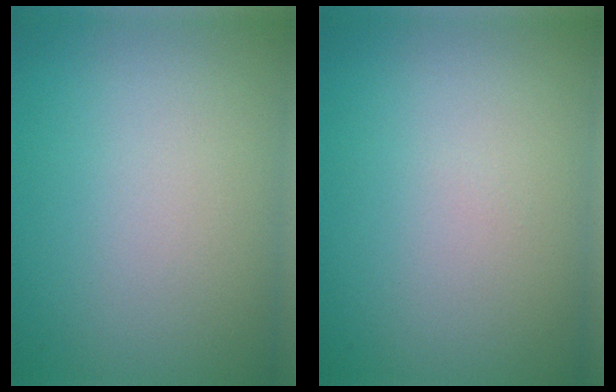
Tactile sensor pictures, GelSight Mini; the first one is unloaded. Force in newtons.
{"total": 0.0}